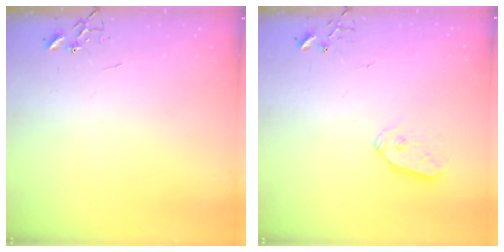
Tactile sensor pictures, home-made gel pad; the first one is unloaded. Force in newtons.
{"total": 7.2, "press": 7.2, "slide": 0.4}